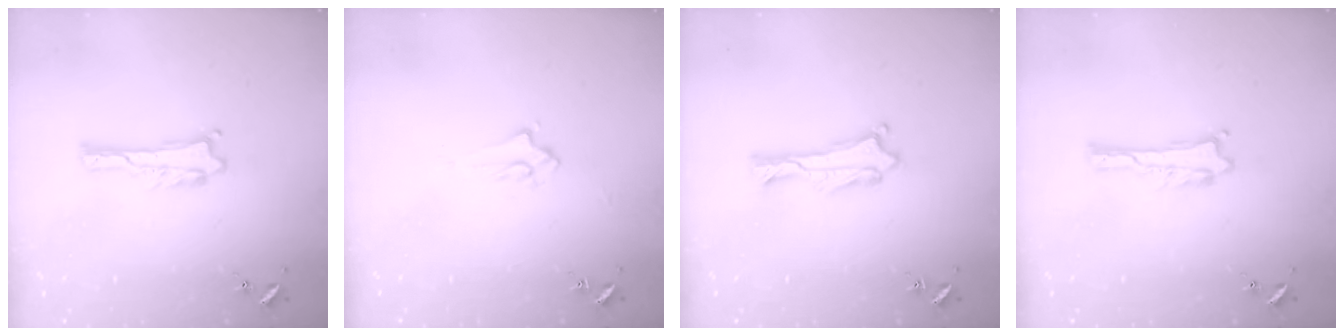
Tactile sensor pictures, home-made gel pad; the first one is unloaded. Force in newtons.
{"total": 1.9, "press": 1.9, "slide": 0.3}
{"total": 0.8, "press": 0.7, "slide": 0.2}
{"total": 0.0}